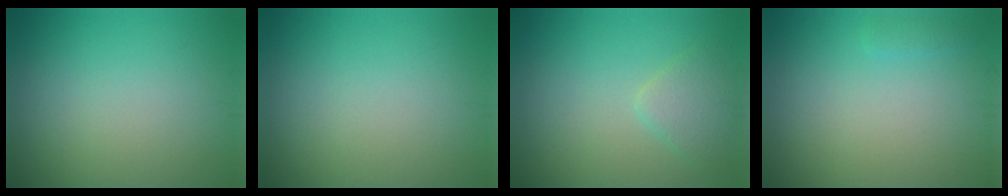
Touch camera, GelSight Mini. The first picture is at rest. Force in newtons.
{"total": 0.0}
{"total": 2.3, "press": 2.3, "slide": 0.1}
{"total": 0.7, "press": 0.7, "slide": 0.0}